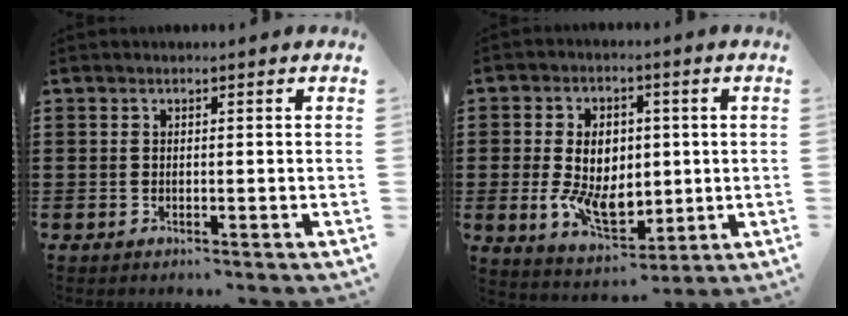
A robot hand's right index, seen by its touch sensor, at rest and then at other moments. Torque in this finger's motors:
{"motor_torque": [2.04, 0.10, 1.05, 0.21]}